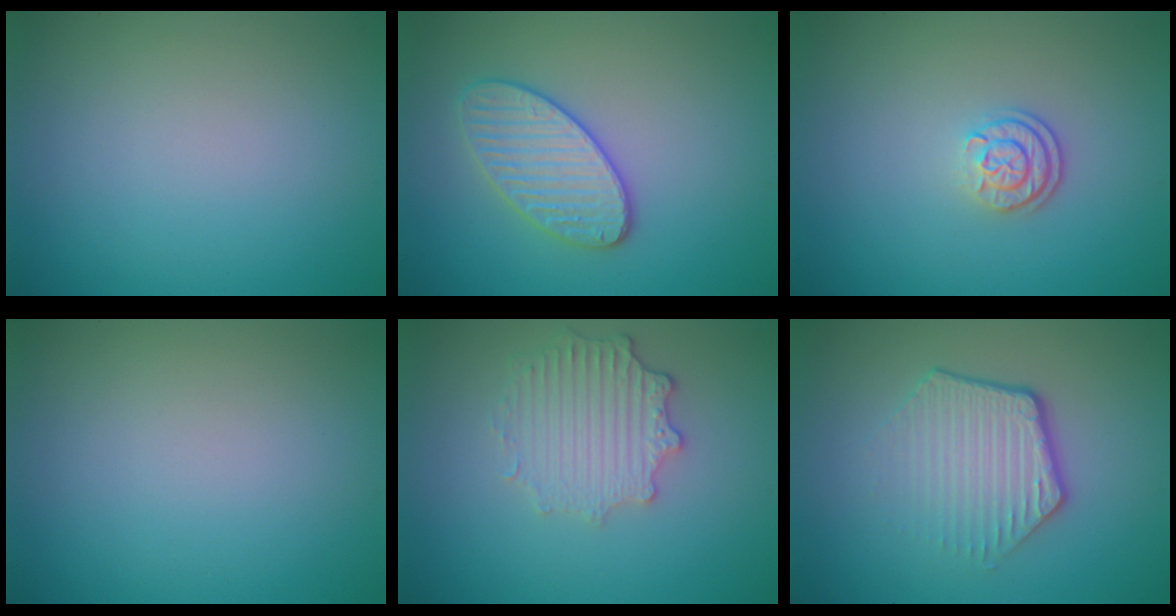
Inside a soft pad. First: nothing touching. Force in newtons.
{"total": 3.5, "press": 3.4, "slide": 0.8}
{"total": 2.3, "press": 1.7, "slide": 1.5}
{"total": 0.0}
{"total": 3.3, "press": 2.8, "slide": 1.7}
{"total": 4.2, "press": 3.1, "slide": 2.9}